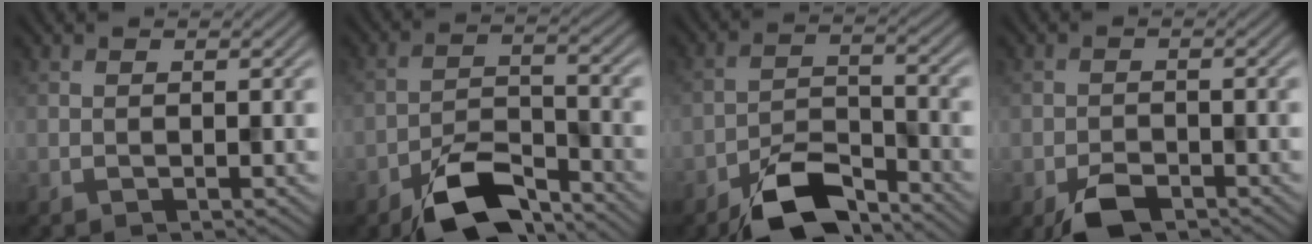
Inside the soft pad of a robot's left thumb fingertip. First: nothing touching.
{"total": 8.4, "force": [-6.3, 3.0, 4.7], "torque": [-0.080, 0.000, -0.127]}
{"total": 7.9, "force": [-6.2, 2.7, 4.2], "torque": [-0.072, 0.000, -0.124]}
{"total": 3.6, "force": [-2.5, 1.7, 1.9], "torque": [-0.029, -0.004, -0.048]}